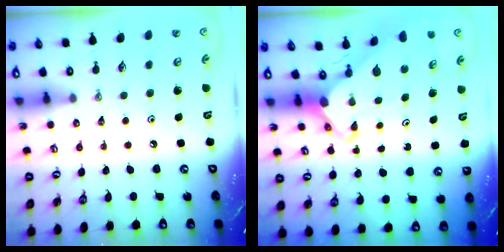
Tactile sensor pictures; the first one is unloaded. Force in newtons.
{"total": 5.3, "press": 5.3, "slide": 0.4}